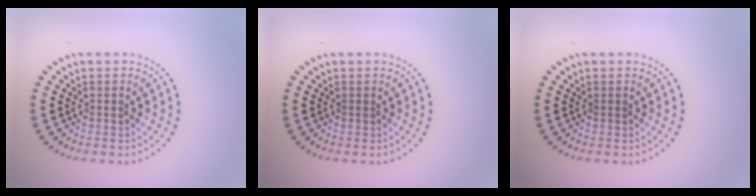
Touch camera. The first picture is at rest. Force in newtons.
{"total": 0.0}
{"total": 0.0}